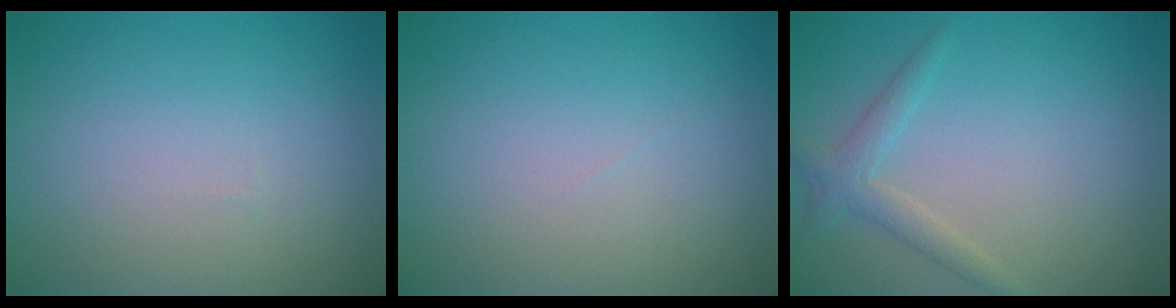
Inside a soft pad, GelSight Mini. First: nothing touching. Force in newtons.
{"total": 0.0}
{"total": 2.0, "press": 2.0, "slide": 0.1}